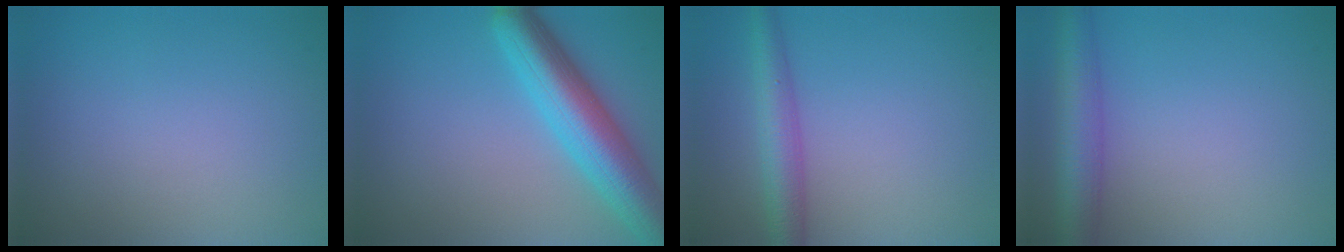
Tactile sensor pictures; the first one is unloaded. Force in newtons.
{"total": 8.0, "press": 8.0, "slide": 0.4}
{"total": 3.7, "press": 3.7, "slide": 0.1}
{"total": 5.1, "press": 5.1, "slide": 0.2}